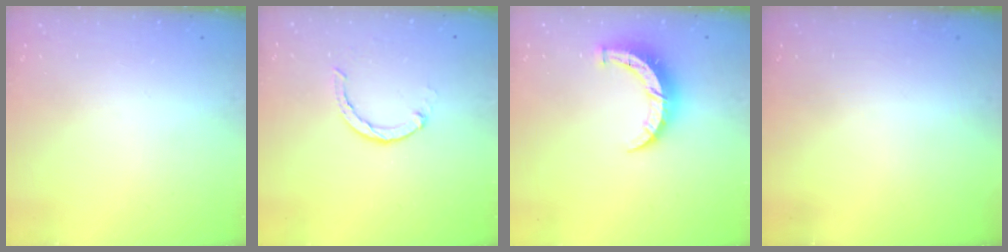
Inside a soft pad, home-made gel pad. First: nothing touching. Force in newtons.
{"total": 2.3, "press": 2.3, "slide": 0.2}
{"total": 7.9, "press": 7.9, "slide": 0.2}
{"total": 0.0}